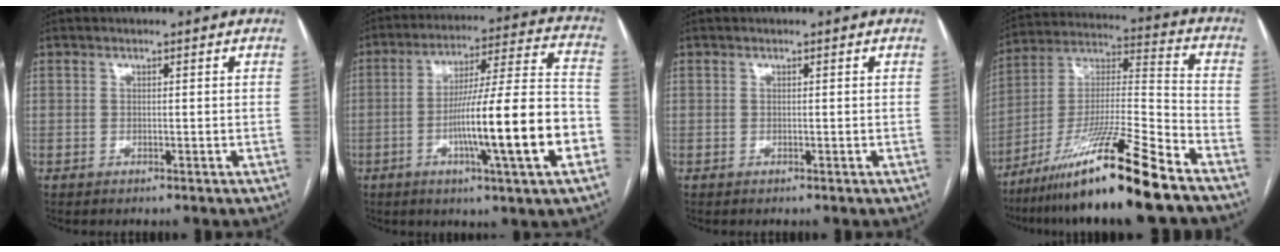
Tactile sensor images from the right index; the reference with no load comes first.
{"total": 18.9, "force": [-5.5, 0.3, 18.1], "torque": [-0.266, 0.008, -0.087]}
{"total": 0.0}
{"total": 19.3, "force": [-13.6, -0.8, 13.6], "torque": [-0.270, -0.028, -0.245]}